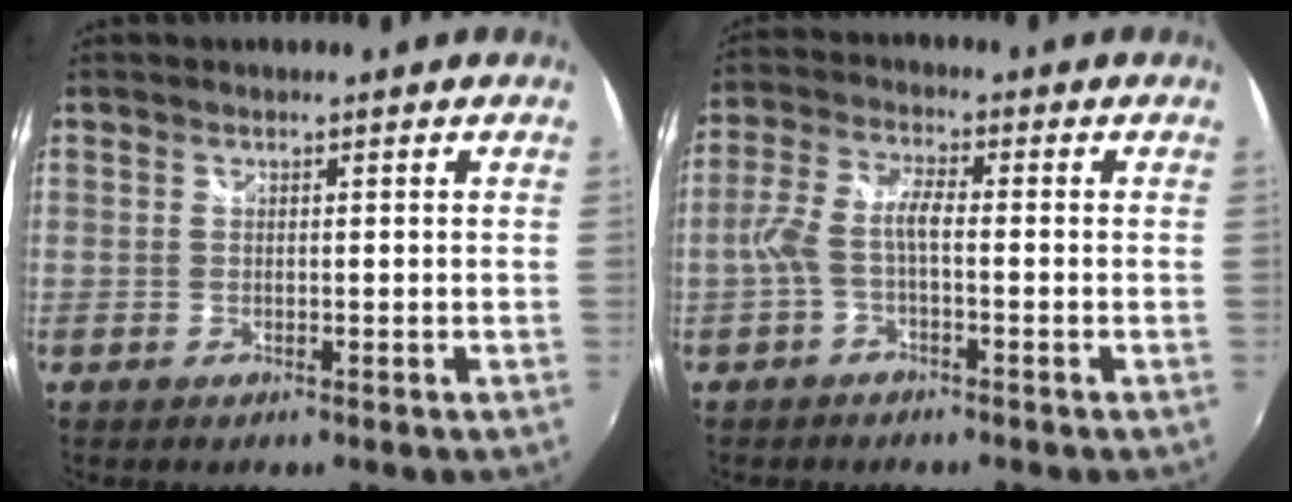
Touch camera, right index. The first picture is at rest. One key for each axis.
{"total": 5.1, "fx": -1.6, "fy": 1.4, "fz": 4.6, "tx": -0.109, "ty": 0.012, "tz": -0.031}